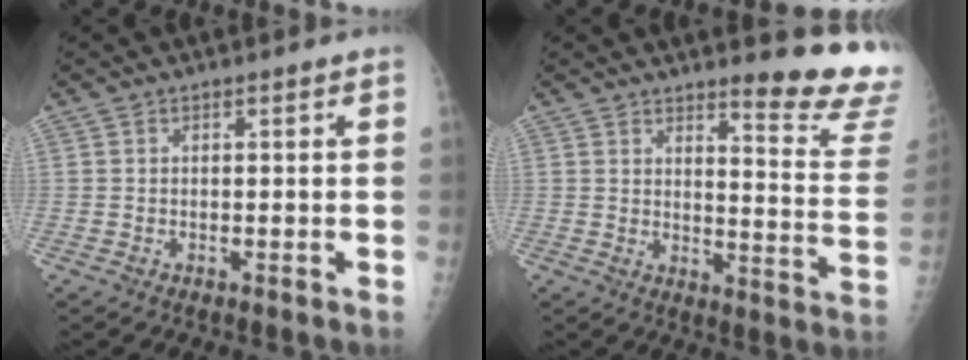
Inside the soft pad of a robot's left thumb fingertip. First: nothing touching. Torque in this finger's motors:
{"motor_torque": [0.85, -0.77, 0.24, -0.18, 0.13]}